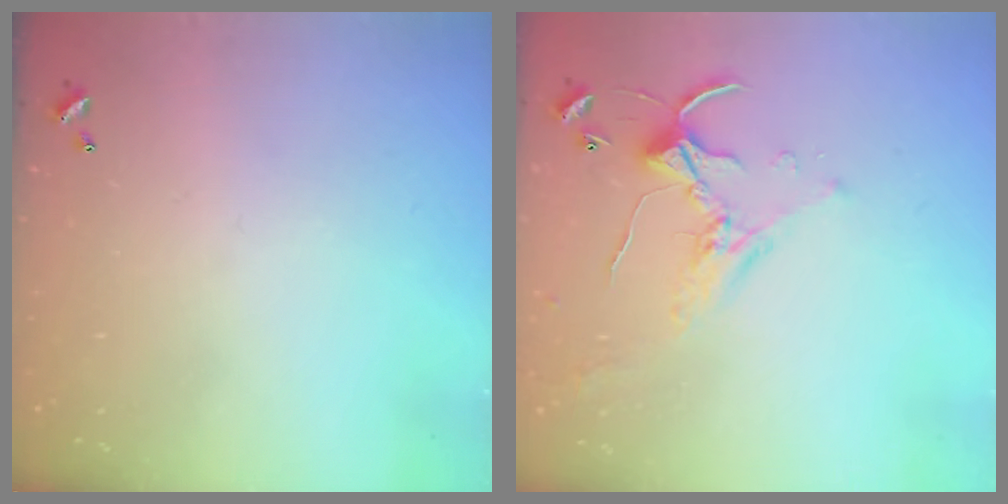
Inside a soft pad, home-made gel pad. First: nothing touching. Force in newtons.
{"total": 1.5, "press": 1.5, "slide": 0.3}